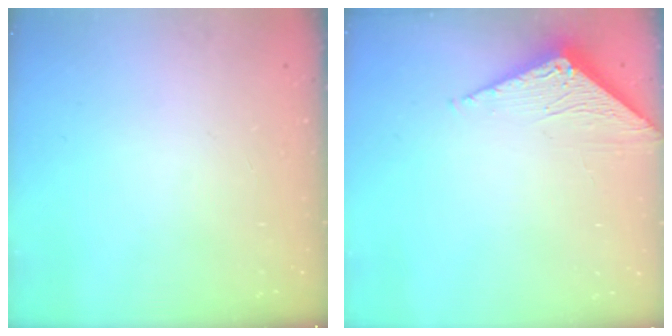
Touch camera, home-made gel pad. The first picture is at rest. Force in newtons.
{"total": 3.1, "press": 3.1, "slide": 0.2}